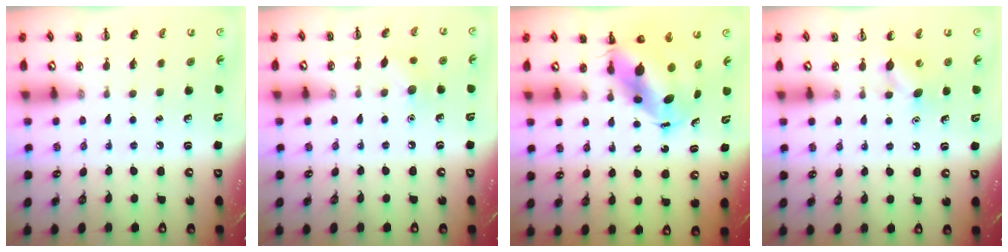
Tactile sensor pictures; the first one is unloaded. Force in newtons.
{"total": 7.2, "press": 7.0, "slide": 1.5}
{"total": 7.9, "press": 7.5, "slide": 2.3}
{"total": 4.7, "press": 4.4, "slide": 1.5}